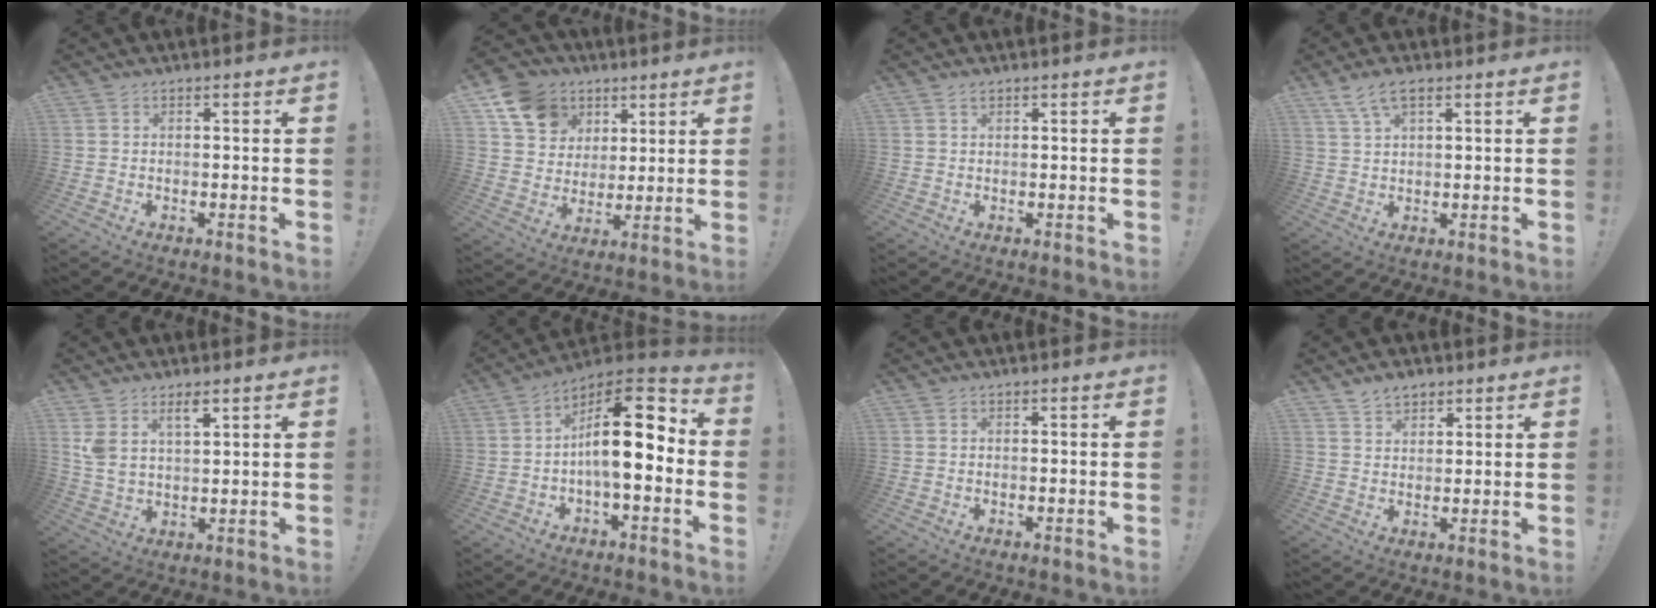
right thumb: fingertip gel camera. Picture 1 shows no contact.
{"total": 13.2, "force": [6.7, 10.5, 4.6], "torque": [-0.075, -0.032, 0.135]}
{"total": 0.9, "force": [0.7, 0.5, 0.3], "torque": [-0.001, -0.001, 0.012]}
{"total": 5.9, "force": [3.3, 2.2, 4.3], "torque": [-0.081, -0.003, 0.063]}
{"total": 6.6, "force": [4.1, 3.0, 4.2], "torque": [-0.079, -0.014, 0.077]}
{"total": 17.3, "force": [0.7, 7.0, 15.8], "torque": [-0.249, 0.000, 0.009]}
{"total": 0.0}
{"total": 5.0, "force": [3.7, 3.1, 1.3], "torque": [-0.016, -0.016, 0.068]}